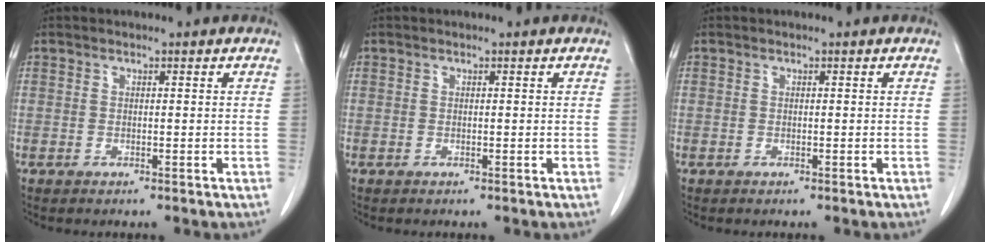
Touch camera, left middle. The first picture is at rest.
{"total": 0.0}
{"total": 0.0}